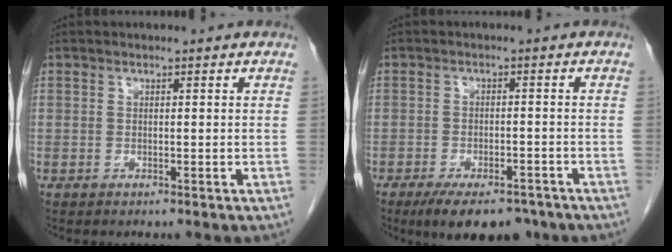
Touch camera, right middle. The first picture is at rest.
{"total": 9.6, "force": [-7.3, 3.6, 5.1], "torque": [-0.075, -0.006, -0.111]}